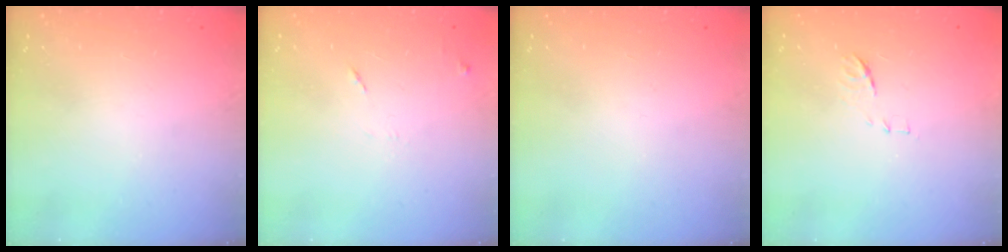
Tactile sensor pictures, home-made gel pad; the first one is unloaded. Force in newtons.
{"total": 5.7, "press": 5.7, "slide": 0.7}
{"total": 0.0}
{"total": 6.8, "press": 6.8, "slide": 0.5}